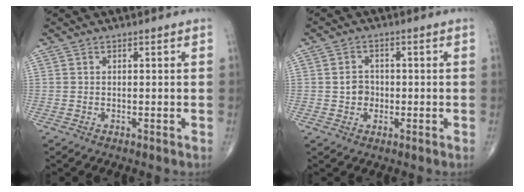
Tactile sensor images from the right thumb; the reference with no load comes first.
{"total": 3.6, "force": [-0.5, 3.1, 1.6], "torque": [-0.007, 0.007, -0.011]}